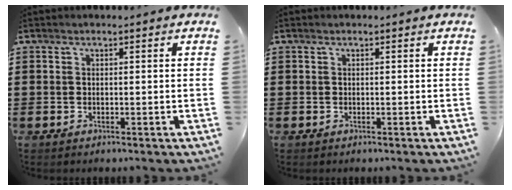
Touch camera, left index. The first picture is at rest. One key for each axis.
{"total": 0.0}